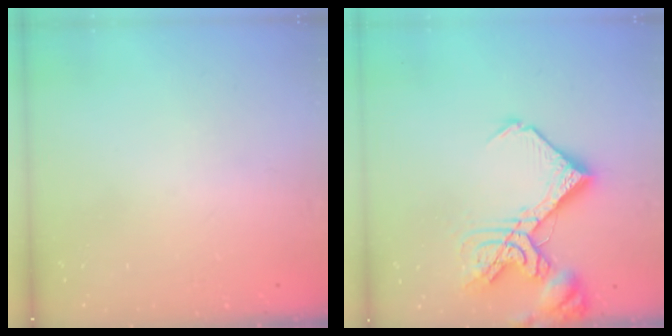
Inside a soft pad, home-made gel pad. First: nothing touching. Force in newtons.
{"total": 16.5, "press": 16.4, "slide": 2.1}